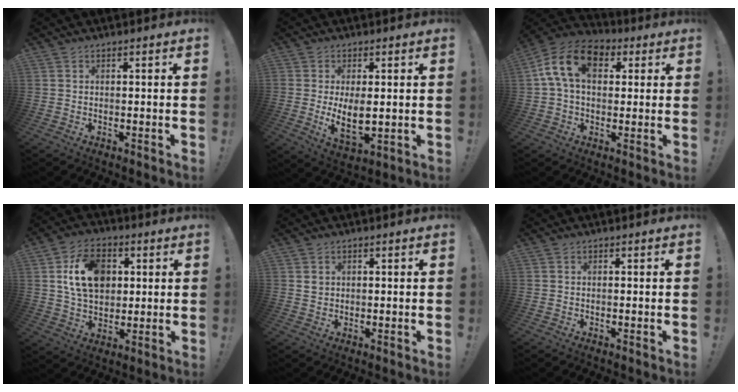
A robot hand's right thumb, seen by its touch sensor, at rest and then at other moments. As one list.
[{"total": 8.7, "force": [0.6, 4.9, 7.2], "torque": [-0.110, -0.014, 0.017]}, {"total": 14.3, "force": [4.2, 9.3, 10.0], "torque": [-0.190, 0.008, 0.076]}, {"total": 14.5, "force": [3.8, 10.5, 9.3], "torque": [-0.144, 0.002, 0.073]}, {"total": 1.8, "force": [0.5, 1.6, 0.6], "torque": [-0.004, 0.000, 0.007]}, {"total": 0.0}]